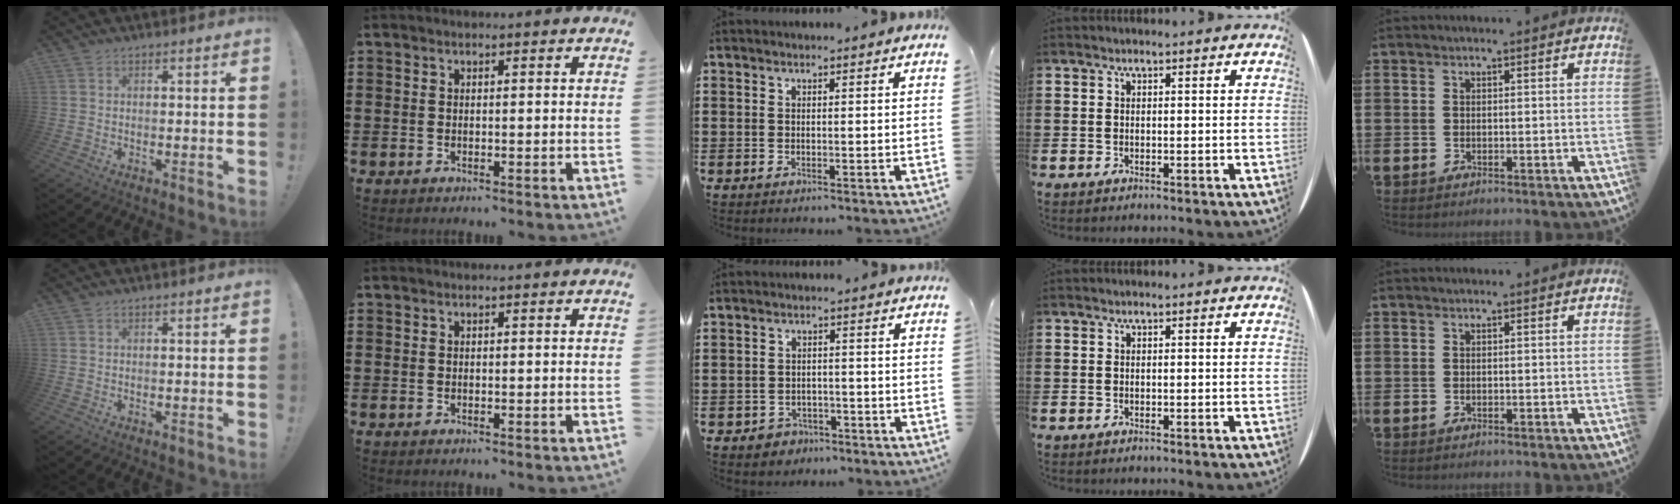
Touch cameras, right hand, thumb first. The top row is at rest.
{"middle": {"total": 2.3, "force": [-2.0, 1.1, 0.0], "torque": [-0.008, 0.002, -0.044]}}